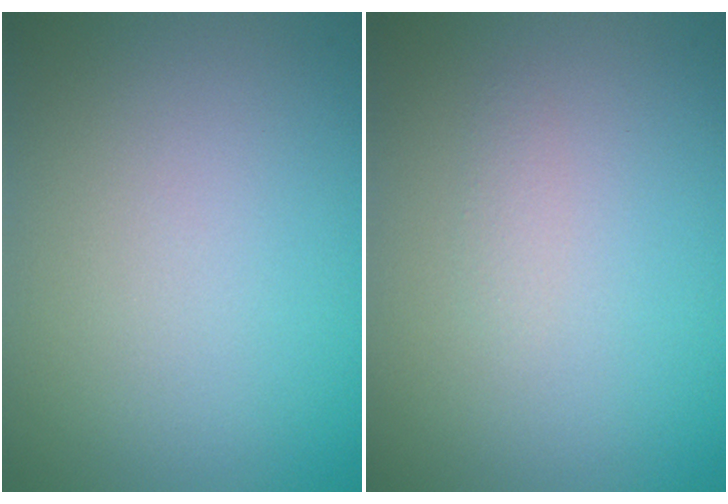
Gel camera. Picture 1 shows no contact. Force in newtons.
{"total": 0.6, "press": 0.6, "slide": 0.0}